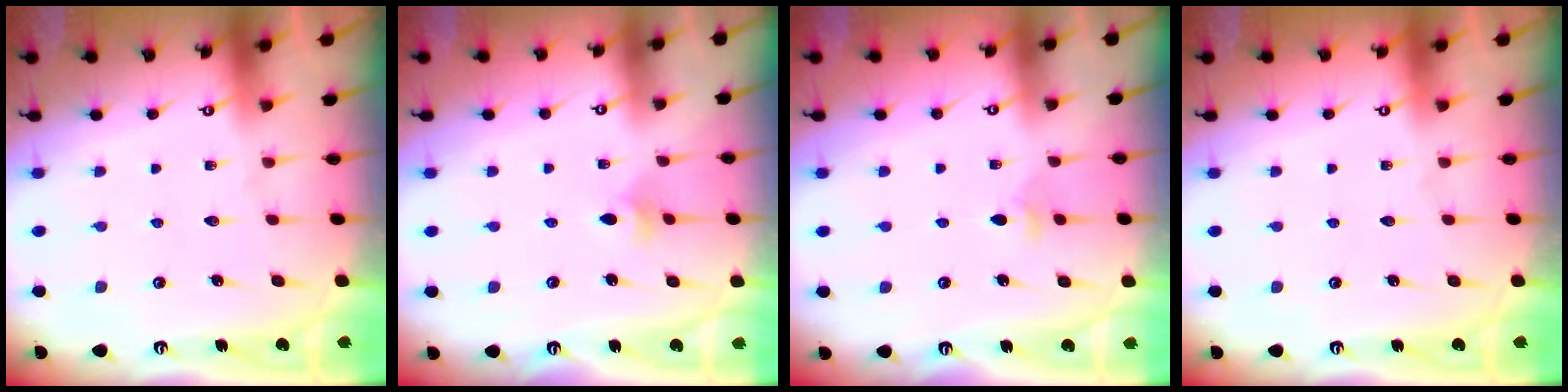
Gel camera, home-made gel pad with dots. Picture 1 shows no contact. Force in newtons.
{"total": 3.3, "press": 3.2, "slide": 0.6}
{"total": 4.4, "press": 4.3, "slide": 0.8}
{"total": 0.0}